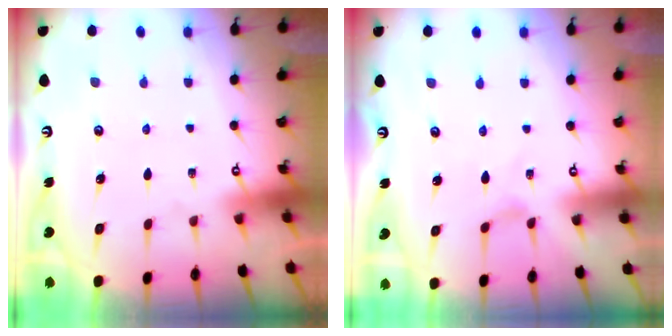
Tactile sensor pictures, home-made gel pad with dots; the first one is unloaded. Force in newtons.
{"total": 0.0}